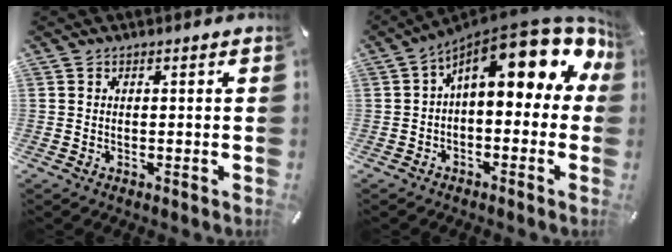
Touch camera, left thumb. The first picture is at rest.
{"total": 16.0, "force": [7.1, 6.6, 12.8], "torque": [-0.185, -0.058, 0.117]}